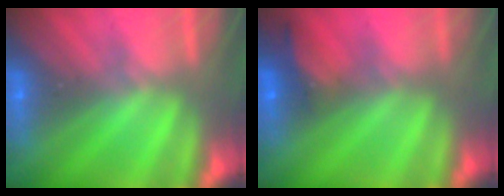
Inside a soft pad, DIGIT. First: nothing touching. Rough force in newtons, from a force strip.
{"total": 5.5}